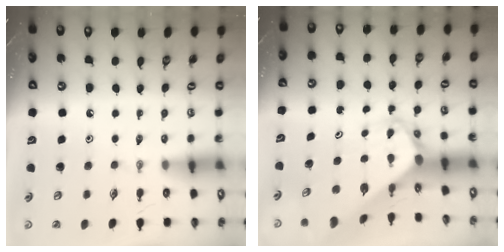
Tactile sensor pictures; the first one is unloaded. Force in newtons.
{"total": 3.0, "press": 2.9, "slide": 0.4}